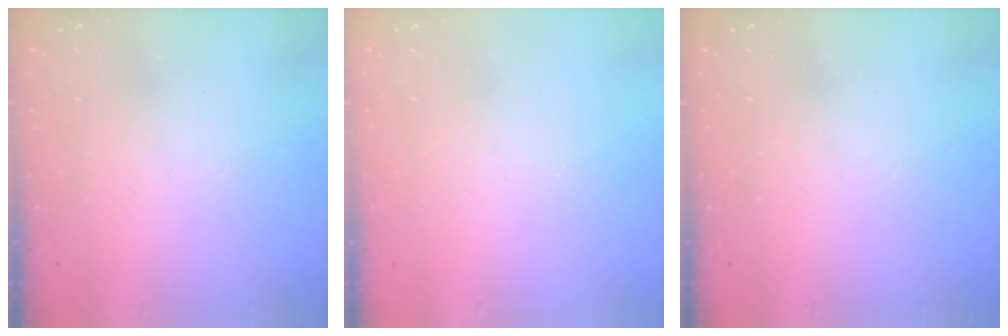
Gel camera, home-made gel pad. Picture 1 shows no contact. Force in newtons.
{"total": 0.5, "press": 0.5, "slide": 0.1}
{"total": 0.0}